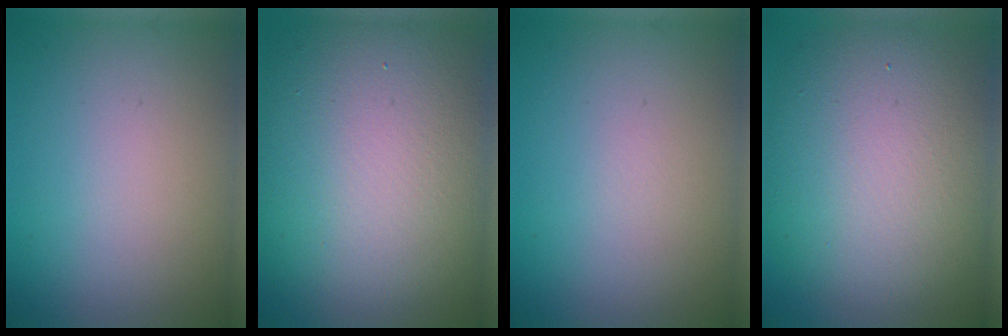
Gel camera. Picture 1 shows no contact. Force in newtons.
{"total": 15.4, "press": 15.3, "slide": 1.0}
{"total": 0.0}
{"total": 11.7, "press": 11.6, "slide": 1.3}